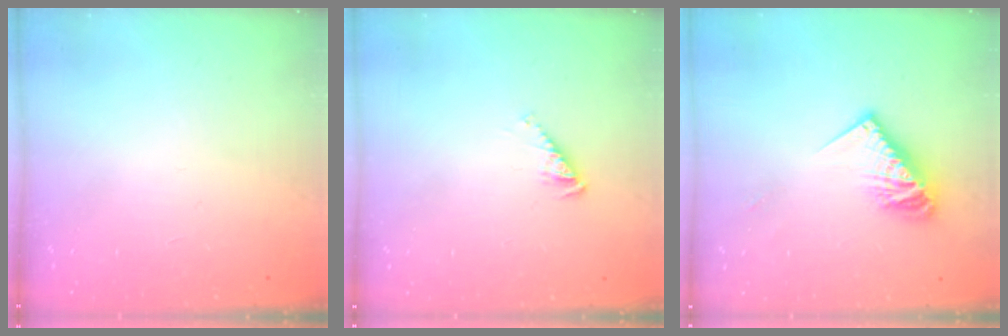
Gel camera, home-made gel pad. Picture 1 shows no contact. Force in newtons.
{"total": 1.4, "press": 1.3, "slide": 0.2}
{"total": 10.8, "press": 10.8, "slide": 1.2}